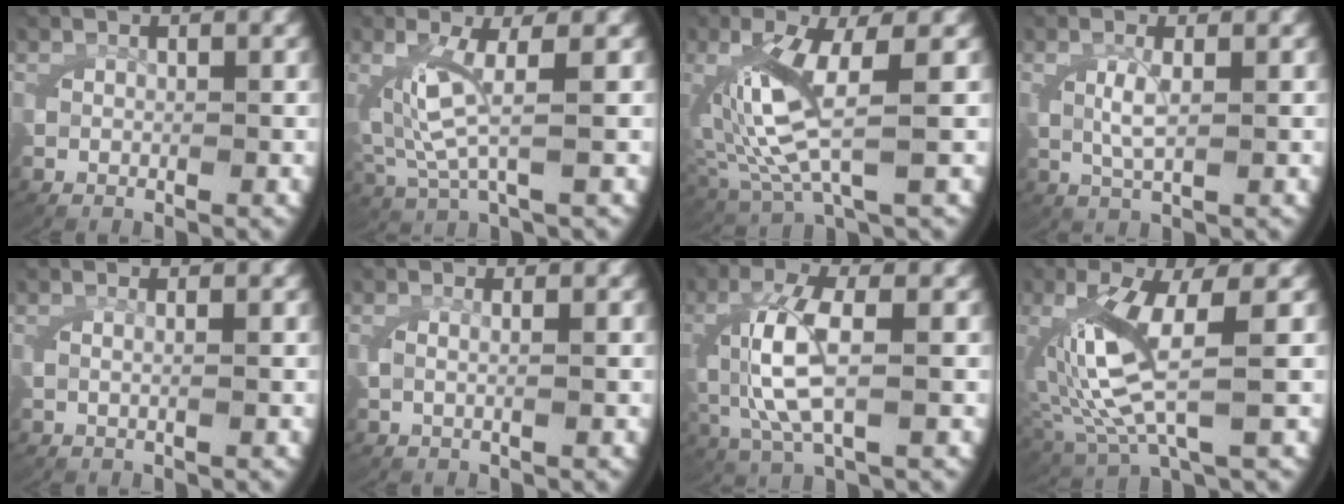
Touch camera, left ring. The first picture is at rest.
{"total": 4.2, "force": [0.9, 1.5, 3.8], "torque": [-0.098, -0.012, 0.028]}
{"total": 6.2, "force": [1.0, 2.5, 5.5], "torque": [-0.136, -0.012, 0.033]}
{"total": 2.4, "force": [0.4, 0.7, 2.3], "torque": [-0.053, -0.007, 0.013]}
{"total": 0.9, "force": [0.2, -0.1, 0.9], "torque": [-0.023, 0.000, 0.003]}
{"total": 1.2, "force": [0.2, 0.1, 1.1], "torque": [-0.032, -0.001, 0.003]}
{"total": 5.6, "force": [-0.2, 2.3, 5.1], "torque": [-0.125, -0.011, 0.010]}
{"total": 6.8, "force": [0.9, 2.8, 6.1], "torque": [-0.149, -0.013, 0.032]}